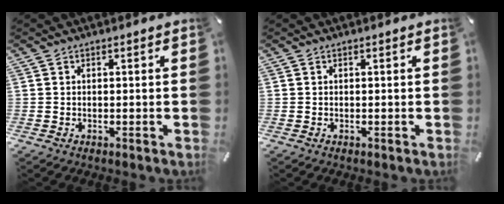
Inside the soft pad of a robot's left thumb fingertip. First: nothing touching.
{"total": 0.0}